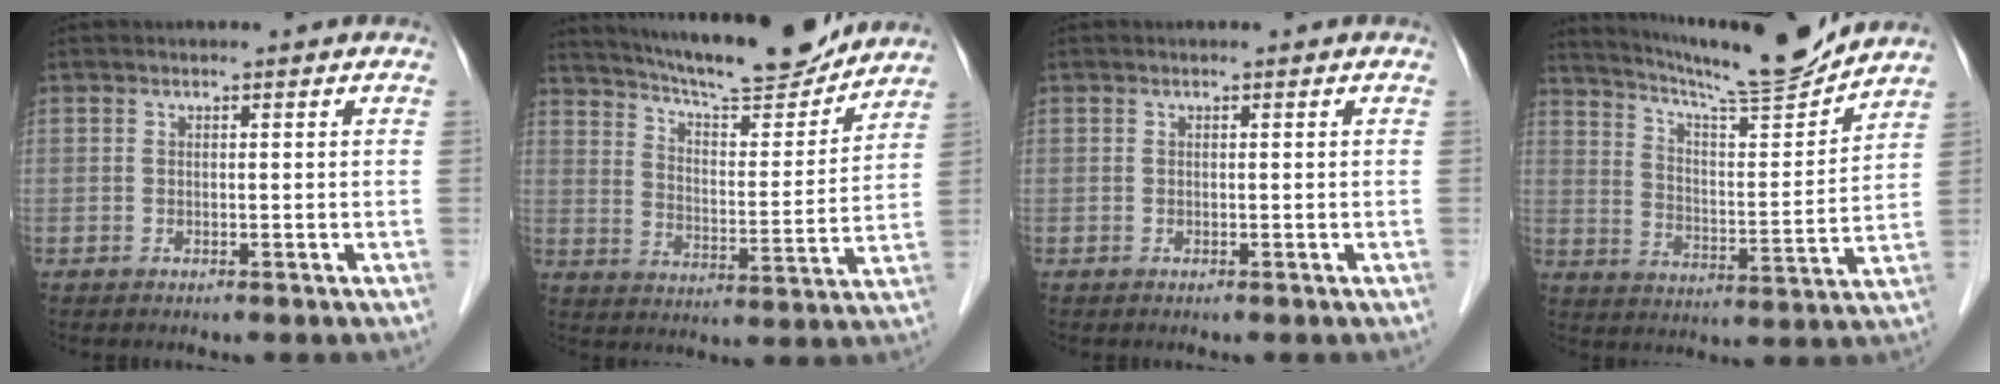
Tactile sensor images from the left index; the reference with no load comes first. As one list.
[{"total": 17.6, "force": [16.1, 1.9, 6.9], "torque": [-0.116, -0.007, 0.240]}, {"total": 0.0}, {"total": 15.1, "force": [14.2, -0.5, 5.2], "torque": [-0.096, -0.019, 0.220]}]